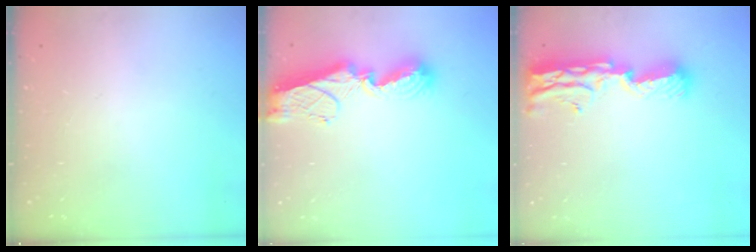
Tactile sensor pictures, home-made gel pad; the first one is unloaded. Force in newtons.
{"total": 11.7, "press": 11.6, "slide": 1.1}
{"total": 11.5, "press": 11.4, "slide": 1.6}